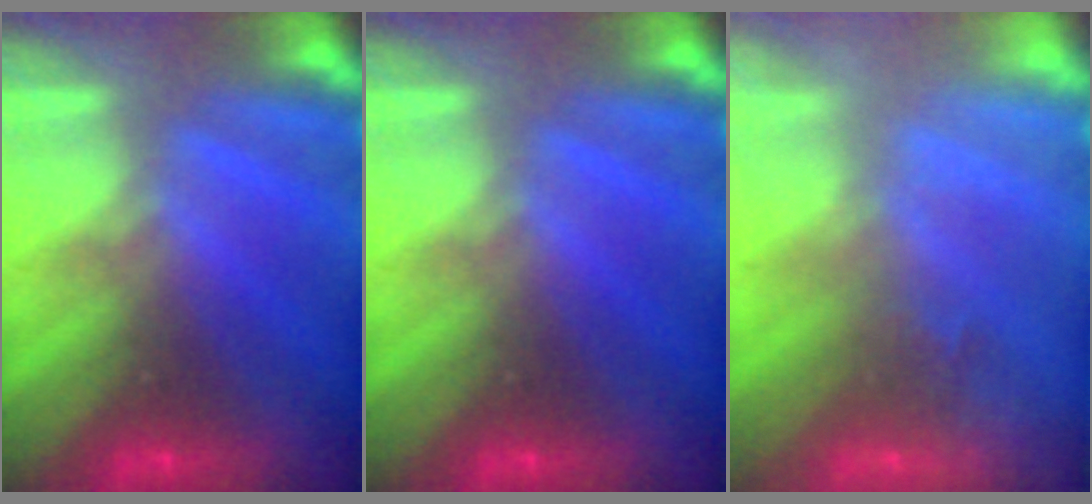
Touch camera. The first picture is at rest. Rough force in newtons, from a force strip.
{"total": 0.0}
{"total": 2.3}